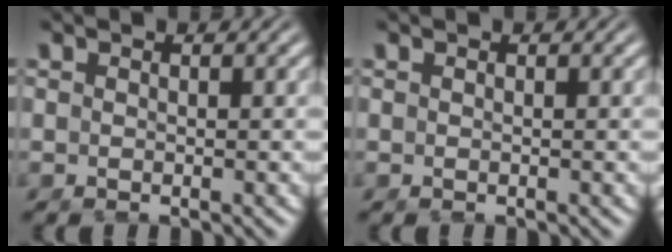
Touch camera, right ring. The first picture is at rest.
{"total": 0.0}